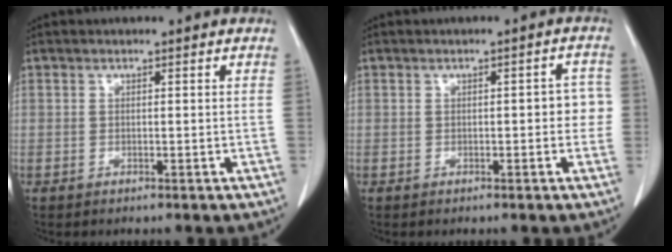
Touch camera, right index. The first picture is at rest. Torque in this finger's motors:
{"motor_torque": [0.43, -0.11, 0.23, 0.03]}